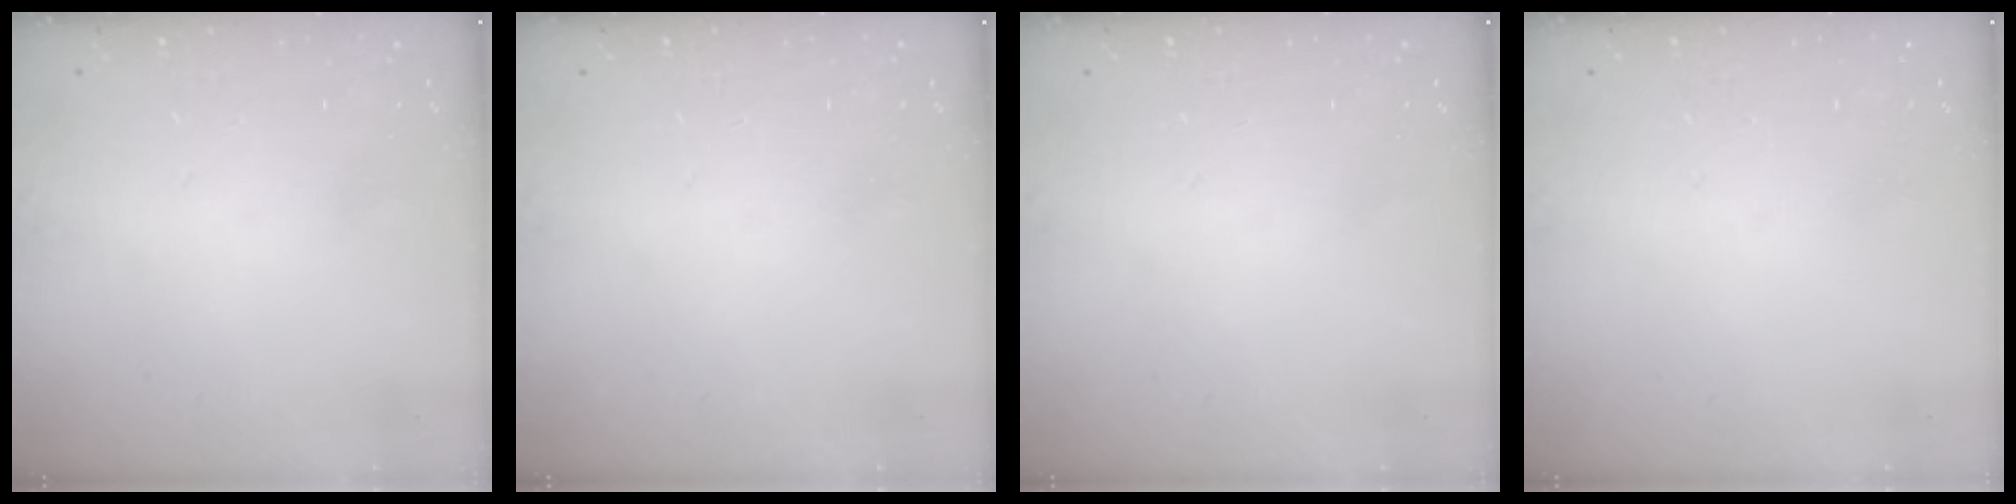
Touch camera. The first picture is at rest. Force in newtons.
{"total": 0.0}
{"total": 0.0}
{"total": 0.0}